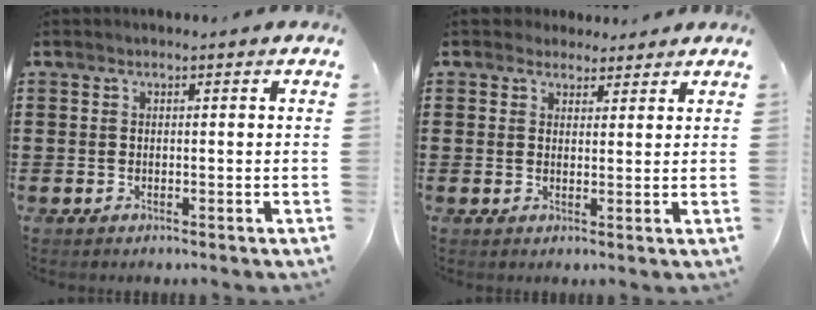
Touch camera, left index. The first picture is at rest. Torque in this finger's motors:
{"motor_torque": [1.08, -1.05, -0.16, -0.09]}